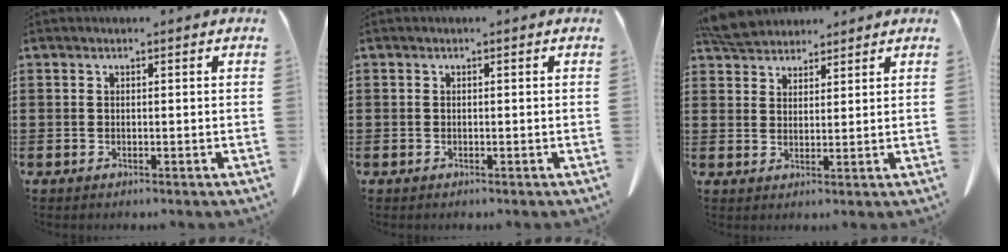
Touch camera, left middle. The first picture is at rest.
{"total": 0.0}
{"total": 5.0, "force": [4.8, 1.3, 1.0], "torque": [-0.035, -0.007, 0.093]}